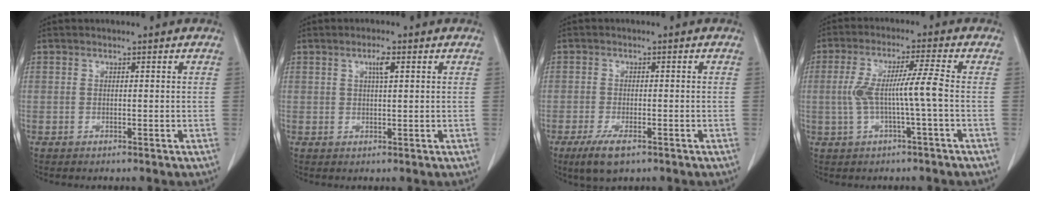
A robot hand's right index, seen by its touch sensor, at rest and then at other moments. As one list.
[{"total": 2.1, "force": [0.9, 0.1, 1.9], "torque": [-0.035, 0.000, 0.016]}, {"total": 4.7, "force": [-2.9, 1.3, 3.4], "torque": [-0.072, -0.009, -0.046]}, {"total": 6.9, "force": [-0.7, -0.4, 6.9], "torque": [-0.138, 0.019, -0.007]}]